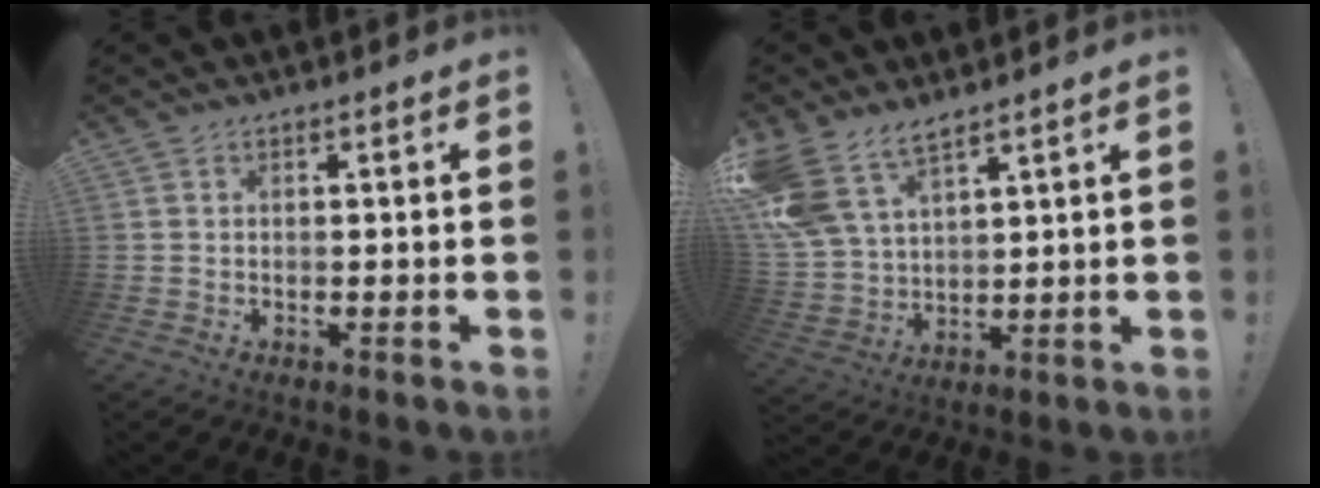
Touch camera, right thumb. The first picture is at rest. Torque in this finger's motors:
{"motor_torque": [2.19, 2.82, 1.53, 0.76, 0.22]}